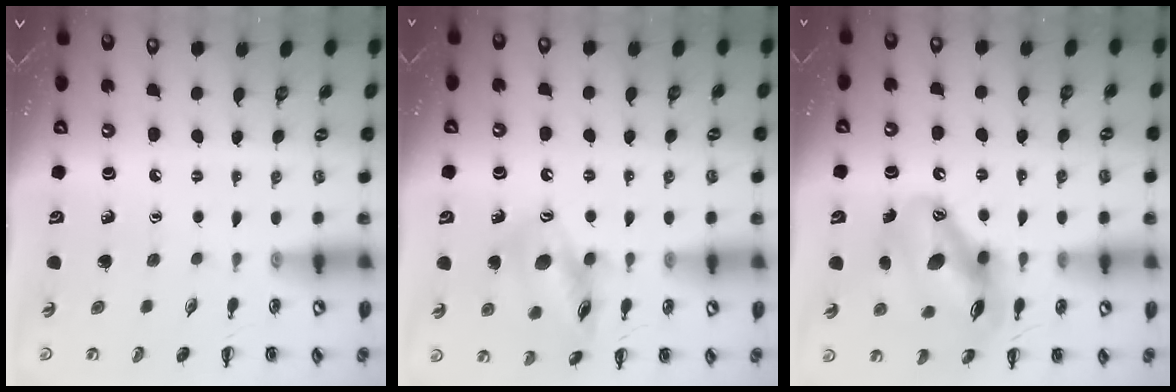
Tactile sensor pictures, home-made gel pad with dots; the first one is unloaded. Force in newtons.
{"total": 15.5, "press": 15.3, "slide": 2.0}
{"total": 14.6, "press": 14.1, "slide": 3.7}